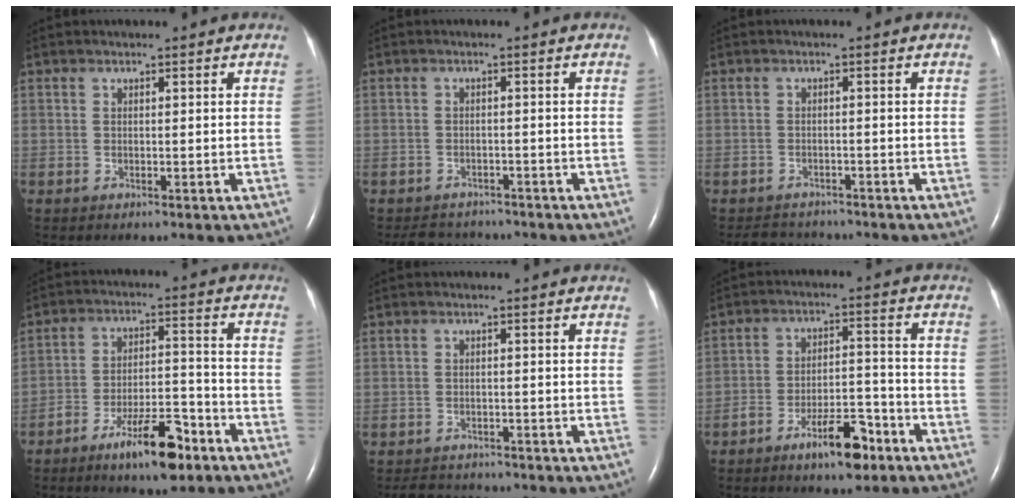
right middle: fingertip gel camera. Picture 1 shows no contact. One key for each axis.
{"total": 5.3, "fx": -4.9, "fy": 2.0, "fz": 0.3, "tx": -0.005, "ty": 0.000, "tz": -0.067}
{"total": 4.2, "fx": -3.9, "fy": 1.4, "fz": 0.0, "tx": -0.004, "ty": -0.003, "tz": -0.058}
{"total": 10.3, "fx": -6.8, "fy": 2.6, "fz": 7.3, "tx": -0.122, "ty": 0.006, "tz": -0.112}
{"total": 4.1, "fx": -3.9, "fy": 1.3, "fz": 0.4, "tx": -0.010, "ty": -0.006, "tz": -0.058}
{"total": 8.2, "fx": -5.4, "fy": 2.5, "fz": 5.6, "tx": -0.096, "ty": 0.011, "tz": -0.086}